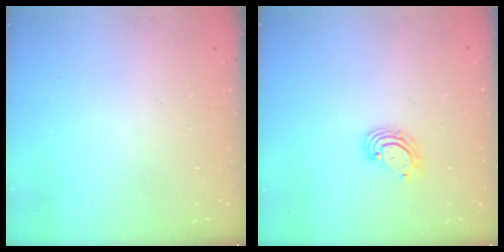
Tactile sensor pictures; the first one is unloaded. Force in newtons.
{"total": 4.5, "press": 4.5, "slide": 0.5}